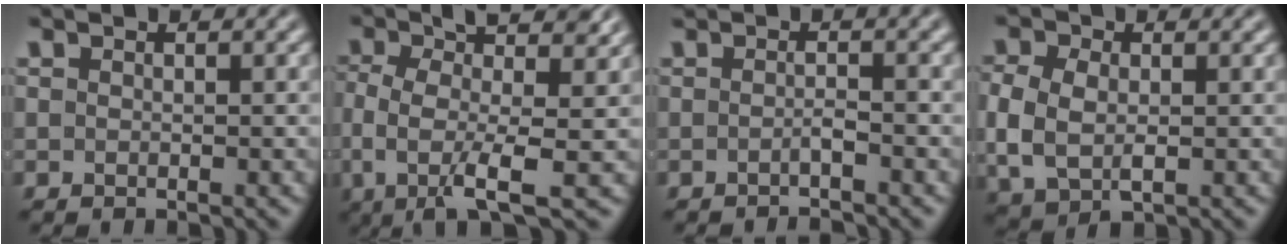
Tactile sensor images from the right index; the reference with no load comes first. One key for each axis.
{"total": 6.6, "fx": 0.3, "fy": 2.7, "fz": 6.0, "tx": -0.120, "ty": -0.017, "tz": 0.008}
{"total": 1.8, "fx": -1.3, "fy": -0.5, "fz": 1.1, "tx": -0.014, "ty": 0.001, "tz": -0.025}
{"total": 5.0, "fx": -0.3, "fy": 3.7, "fz": 3.3, "tx": -0.090, "ty": -0.022, "tz": 0.009}